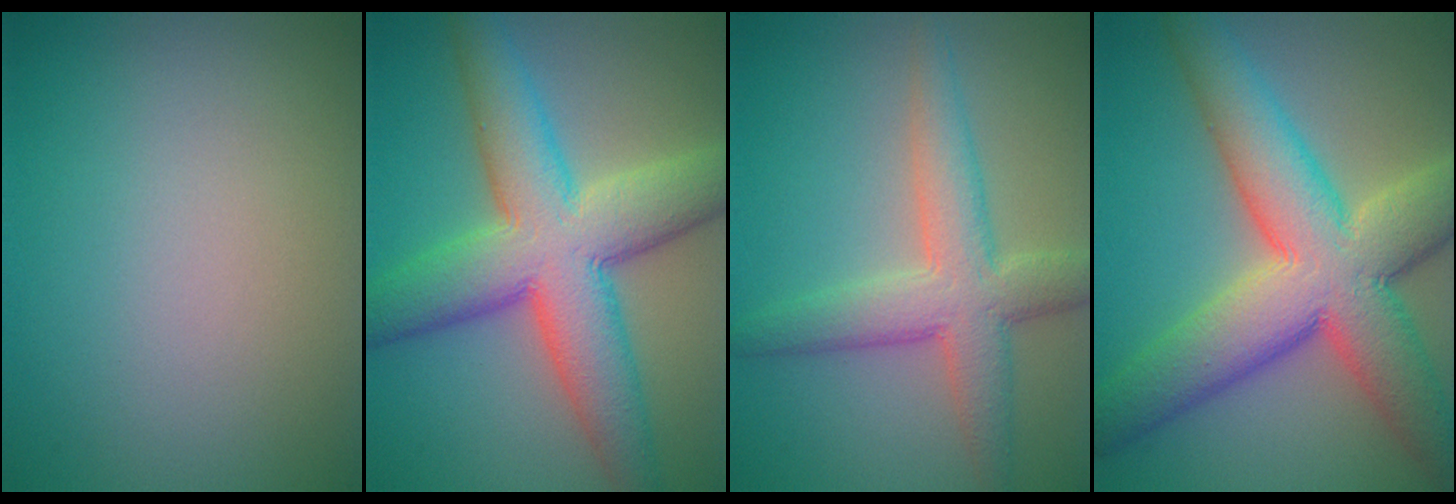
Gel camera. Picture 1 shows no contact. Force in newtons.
{"total": 10.6, "press": 10.6, "slide": 0.3}
{"total": 5.3, "press": 5.3, "slide": 0.3}
{"total": 11.8, "press": 11.8, "slide": 0.7}